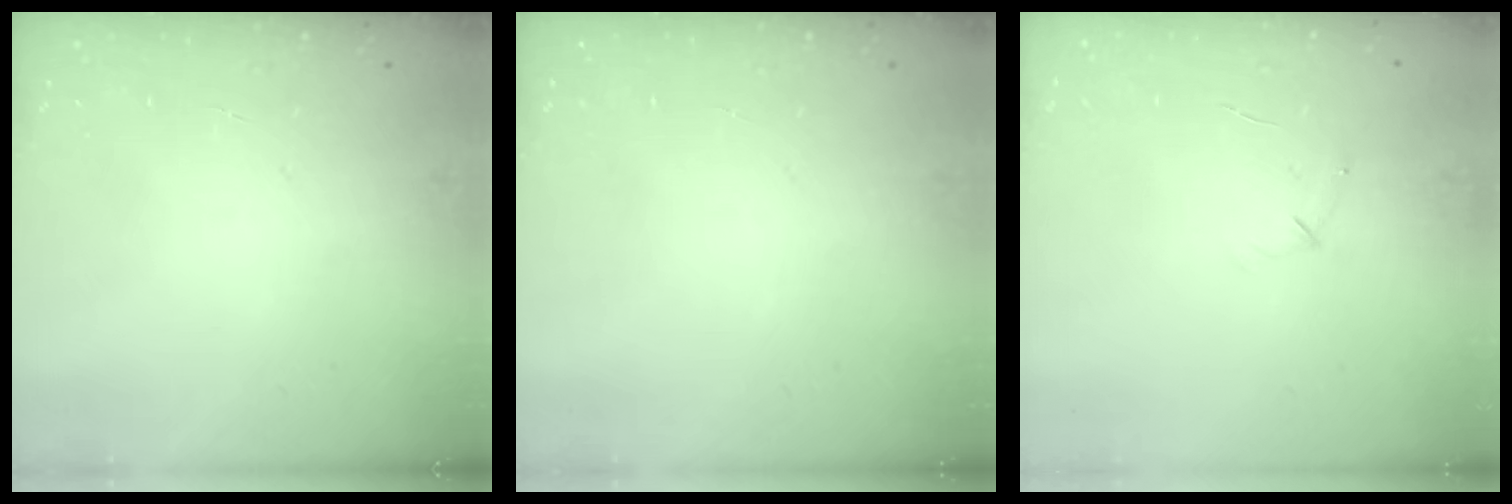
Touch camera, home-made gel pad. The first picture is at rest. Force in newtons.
{"total": 0.0}
{"total": 4.3, "press": 4.1, "slide": 1.1}